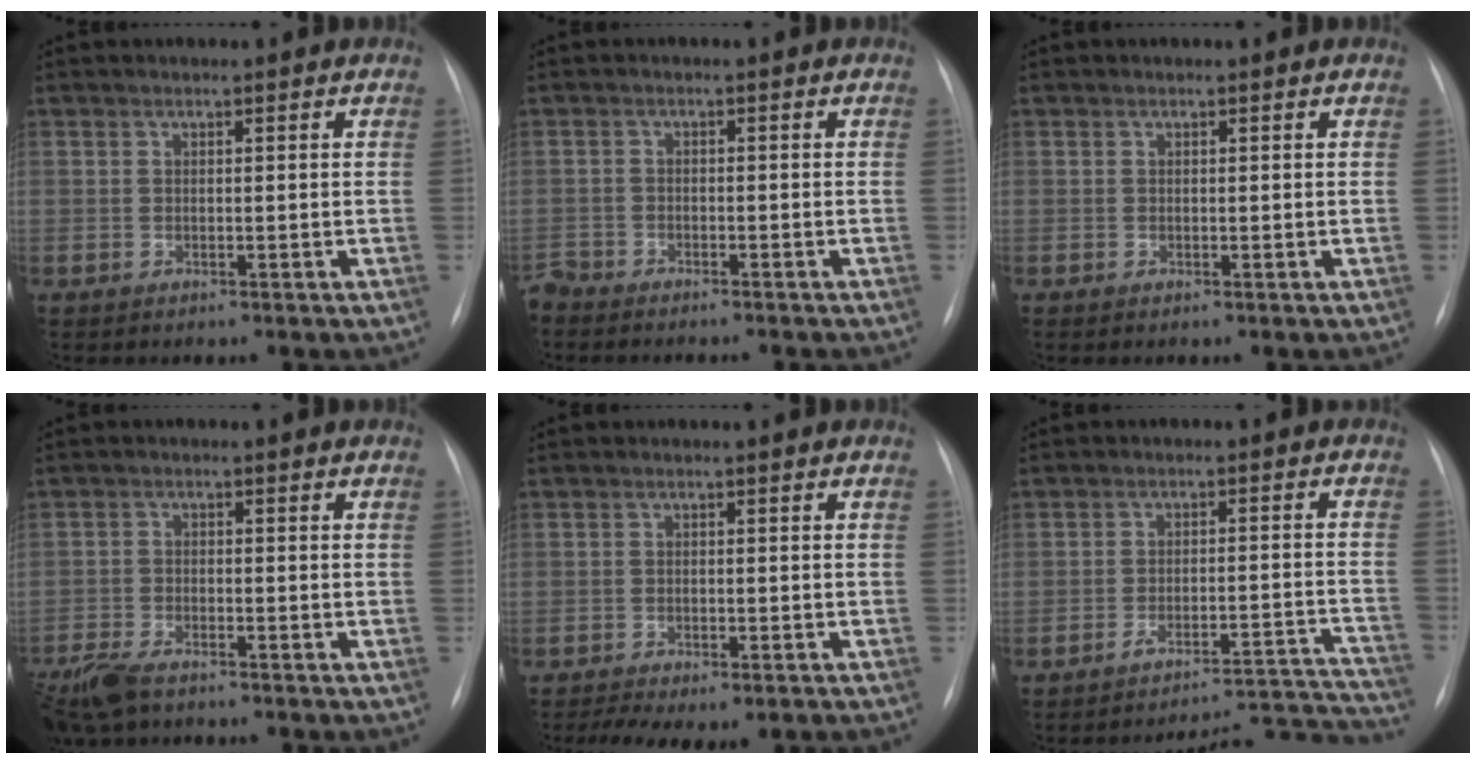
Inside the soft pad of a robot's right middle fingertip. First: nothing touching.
{"total": 7.0, "force": [-6.6, 1.7, 1.8], "torque": [-0.024, -0.007, -0.105]}
{"total": 0.0}
{"total": 7.9, "force": [-6.3, 2.7, 4.0], "torque": [-0.083, -0.018, -0.115]}
{"total": 7.7, "force": [-5.6, 2.8, 4.6], "torque": [-0.071, -0.004, -0.077]}
{"total": 14.9, "force": [-14.8, -1.4, 0.0], "torque": [0.027, 0.032, -0.187]}